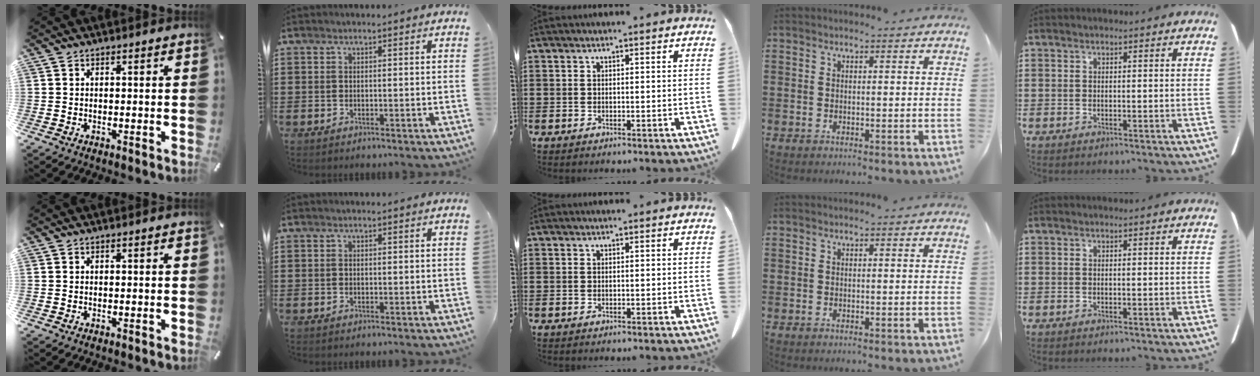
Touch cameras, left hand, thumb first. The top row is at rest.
{}